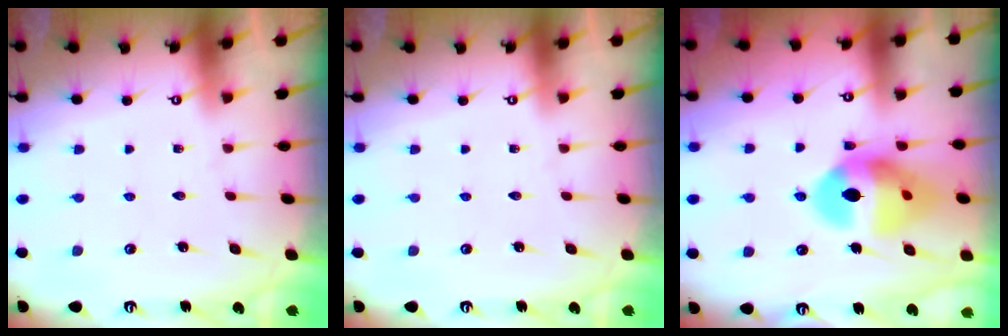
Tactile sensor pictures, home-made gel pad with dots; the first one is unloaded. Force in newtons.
{"total": 0.0}
{"total": 14.8, "press": 14.7, "slide": 1.4}